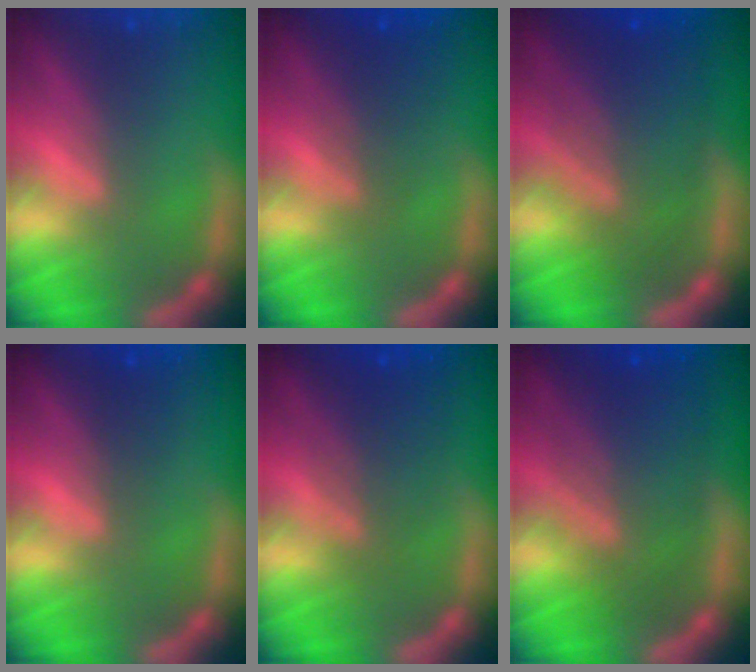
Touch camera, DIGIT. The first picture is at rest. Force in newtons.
{"total": 3.6}
{"total": 8.5}
{"total": 1.5}
{"total": 5.0}
{"total": 8.5}